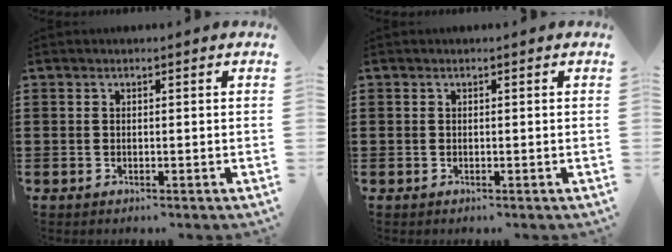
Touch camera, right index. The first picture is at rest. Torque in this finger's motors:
{"motor_torque": [0.00, 0.38, 0.00, 0.01]}